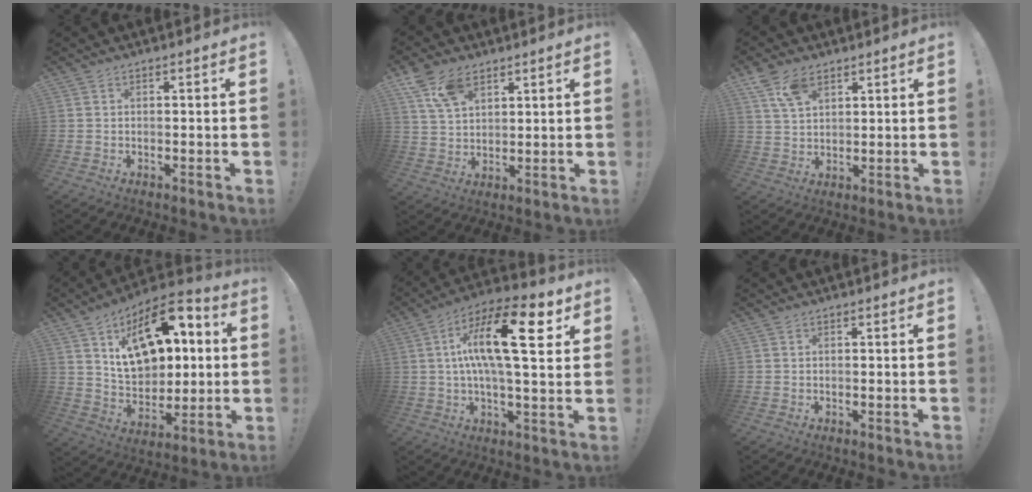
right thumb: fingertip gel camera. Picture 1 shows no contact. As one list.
[{"total": 10.4, "force": [6.3, 6.4, 5.3], "torque": [-0.090, -0.022, 0.122]}, {"total": 8.1, "force": [4.9, 4.6, 4.5], "torque": [-0.077, -0.015, 0.094]}, {"total": 19.6, "force": [8.0, 11.8, 13.5], "torque": [-0.191, -0.037, 0.141]}, {"total": 20.5, "force": [5.8, 6.7, 18.5], "torque": [-0.307, -0.016, 0.078]}, {"total": 0.0}]